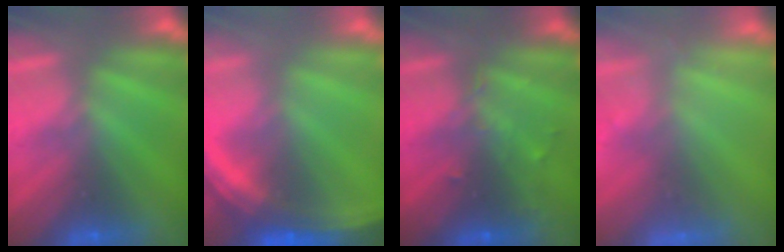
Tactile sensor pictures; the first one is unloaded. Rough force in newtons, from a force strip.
{"total": 8.0}
{"total": 2.7}
{"total": 2.5}